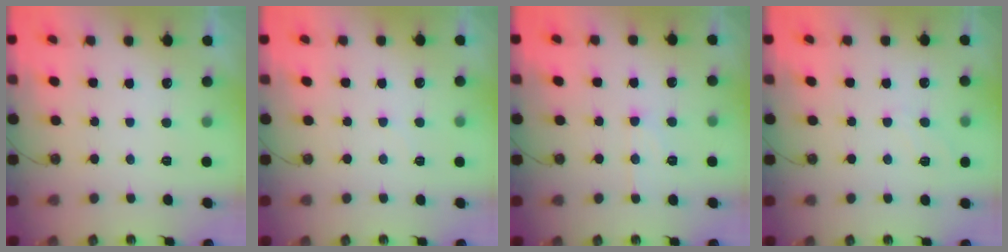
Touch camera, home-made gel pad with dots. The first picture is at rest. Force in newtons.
{"total": 3.2, "press": 3.1, "slide": 0.5}
{"total": 8.0, "press": 8.0, "slide": 0.7}
{"total": 4.5, "press": 4.5, "slide": 0.5}